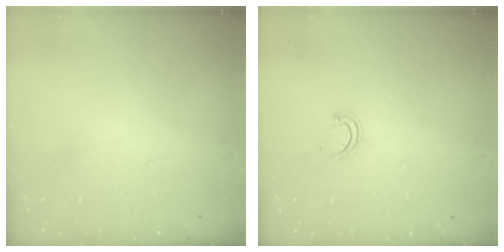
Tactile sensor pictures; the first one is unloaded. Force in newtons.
{"total": 3.0, "press": 3.0, "slide": 0.2}